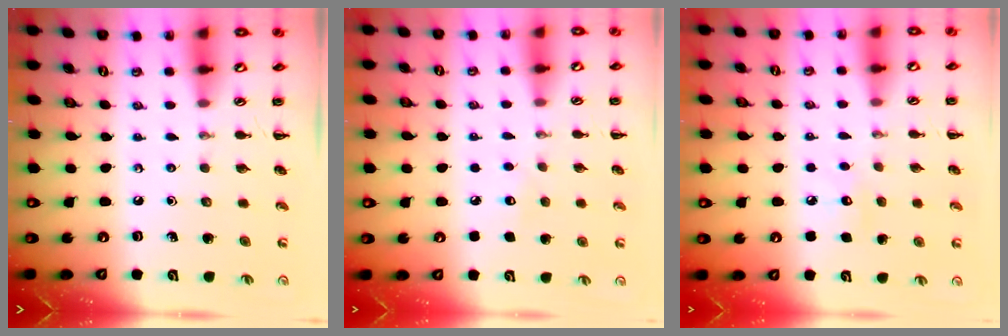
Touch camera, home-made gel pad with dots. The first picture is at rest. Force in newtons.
{"total": 5.1, "press": 5.0, "slide": 1.2}
{"total": 5.9, "press": 5.6, "slide": 1.7}